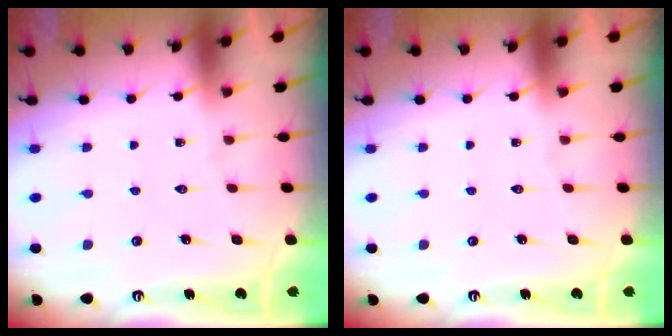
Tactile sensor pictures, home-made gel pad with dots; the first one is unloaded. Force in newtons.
{"total": 0.0}